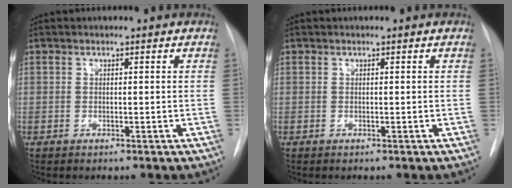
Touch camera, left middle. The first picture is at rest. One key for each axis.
{"total": 0.0}